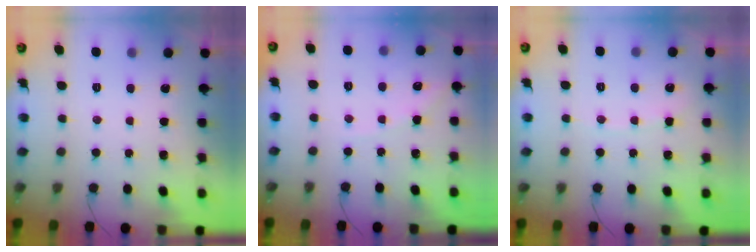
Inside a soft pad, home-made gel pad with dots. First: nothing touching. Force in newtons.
{"total": 5.2, "press": 5.1, "slide": 0.7}
{"total": 3.4, "press": 3.4, "slide": 0.5}